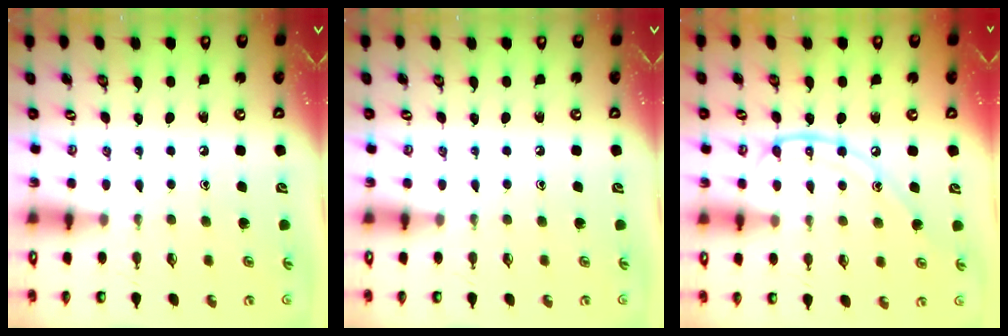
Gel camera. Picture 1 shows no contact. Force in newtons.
{"total": 0.0}
{"total": 12.5, "press": 12.4, "slide": 1.4}